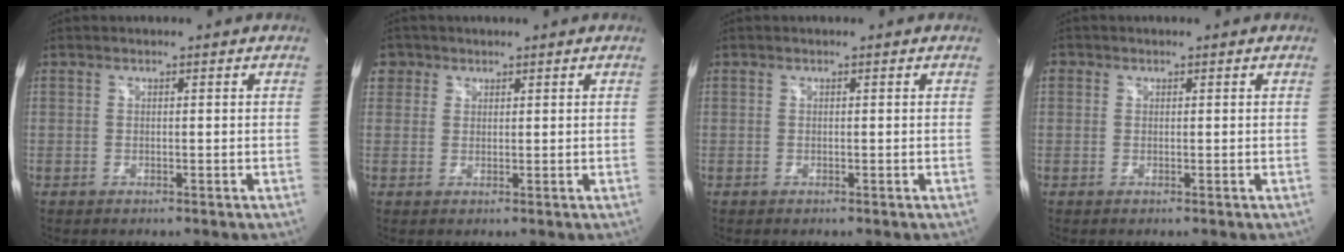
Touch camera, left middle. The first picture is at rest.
{"total": 2.7, "force": [1.3, 2.4, -0.1], "torque": [0.012, 0.009, 0.021]}
{"total": 0.0}
{"total": 1.0, "force": [0.3, 0.9, 0.0], "torque": [0.006, 0.005, 0.004]}